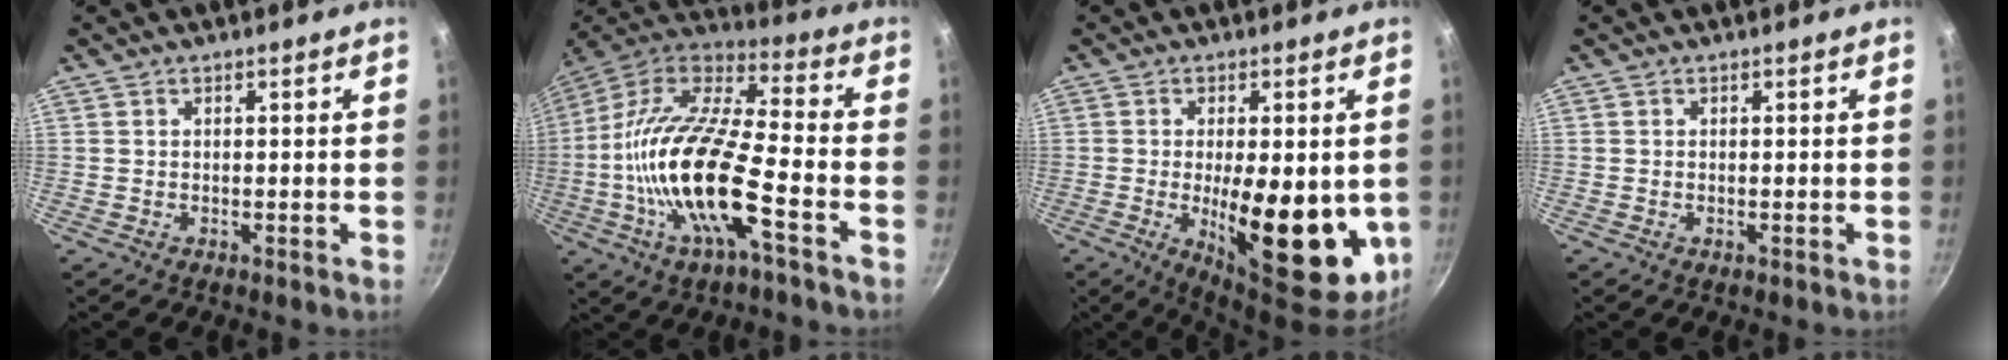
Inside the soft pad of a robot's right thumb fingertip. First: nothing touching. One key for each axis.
{"total": 21.6, "fx": -6.4, "fy": 6.7, "fz": 19.5, "tx": -0.371, "ty": 0.038, "tz": -0.137}
{"total": 18.4, "fx": -2.6, "fy": 7.1, "fz": 16.7, "tx": -0.222, "ty": -0.016, "tz": -0.025}
{"total": 0.0}